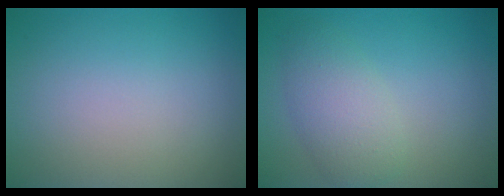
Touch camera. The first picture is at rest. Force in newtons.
{"total": 3.6, "press": 3.6, "slide": 0.1}